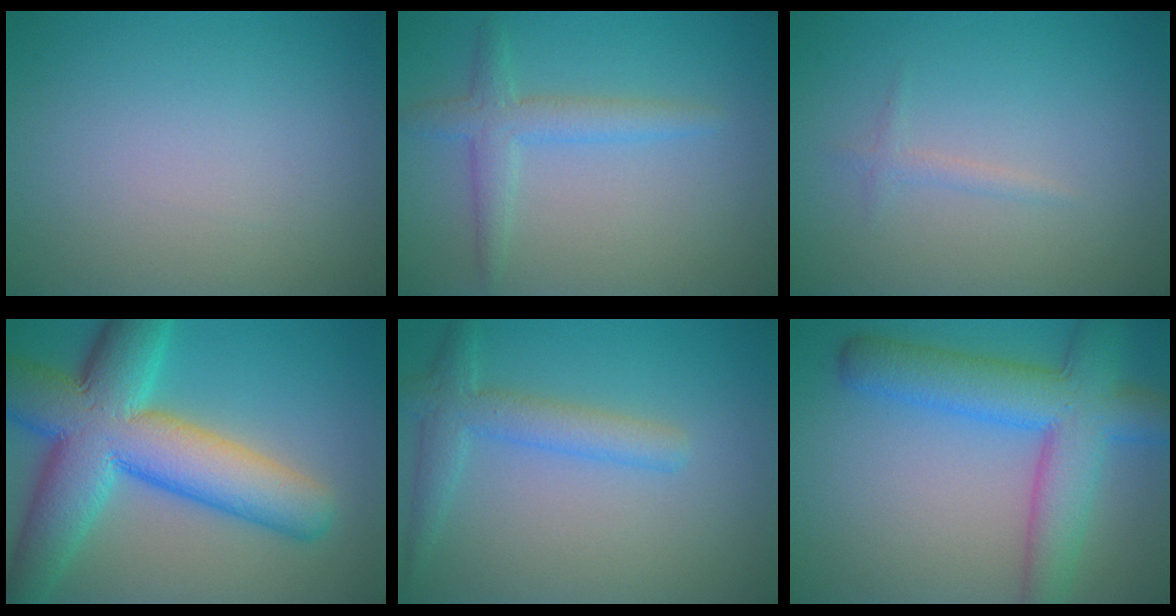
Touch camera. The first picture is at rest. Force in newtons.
{"total": 2.8, "press": 2.8, "slide": 0.1}
{"total": 0.9, "press": 0.9, "slide": 0.0}
{"total": 12.5, "press": 12.5, "slide": 0.7}
{"total": 3.4, "press": 3.4, "slide": 0.2}
{"total": 8.0, "press": 8.0, "slide": 0.4}